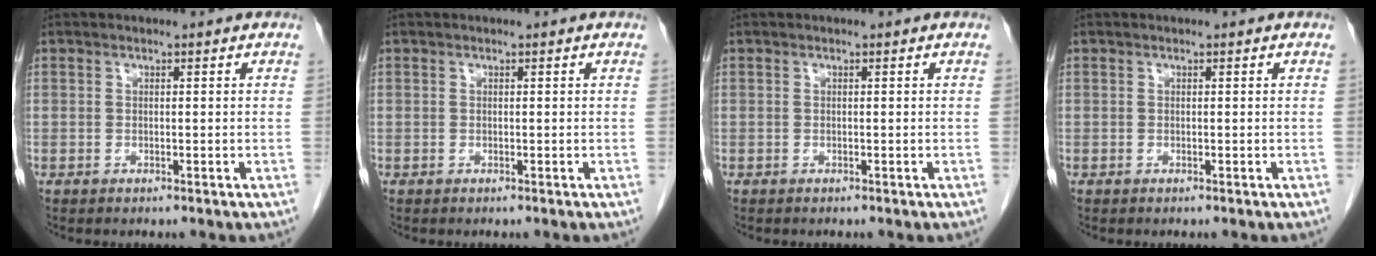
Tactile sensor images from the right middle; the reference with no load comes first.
{"total": 0.0}
{"total": 0.0}
{"total": 0.0}